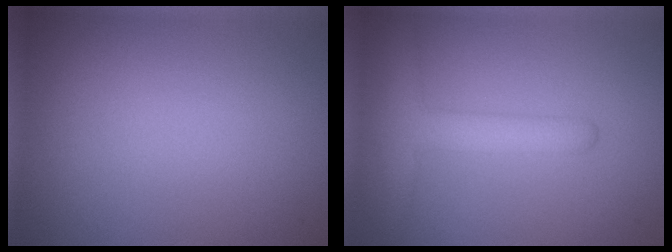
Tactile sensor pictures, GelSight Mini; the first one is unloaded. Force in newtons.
{"total": 4.2, "press": 4.2, "slide": 0.3}